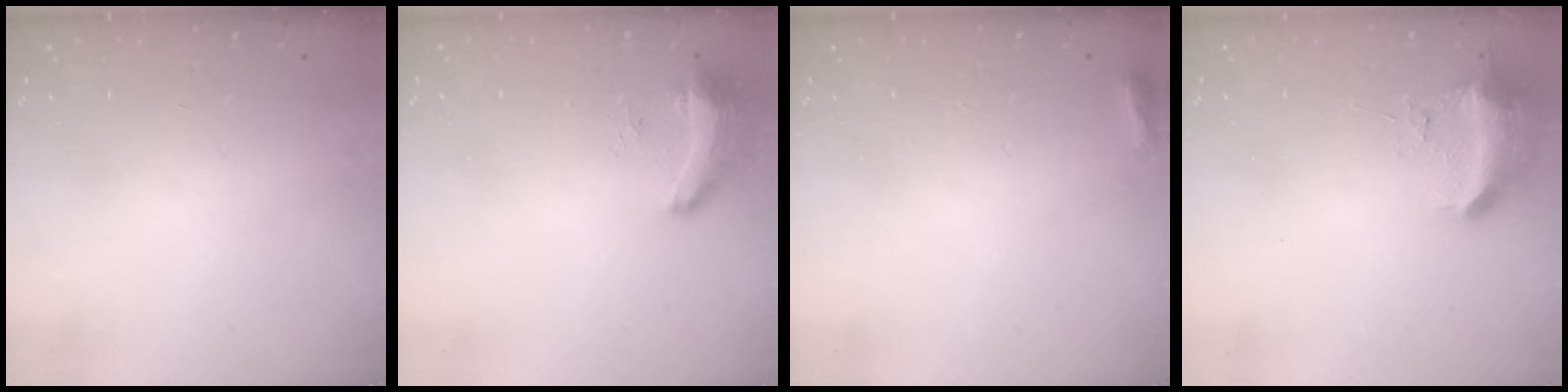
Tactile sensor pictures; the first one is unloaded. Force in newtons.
{"total": 8.3, "press": 8.2, "slide": 1.6}
{"total": 4.5, "press": 4.4, "slide": 1.1}
{"total": 10.6, "press": 9.7, "slide": 4.1}